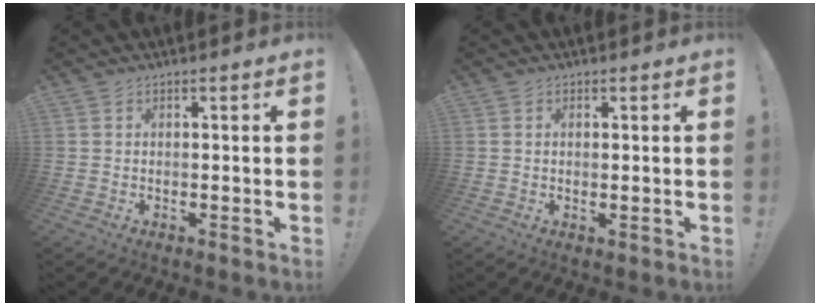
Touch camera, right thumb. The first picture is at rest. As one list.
[{"total": 0.7, "force": [0.4, 0.3, 0.5], "torque": [-0.004, -0.002, 0.006]}]